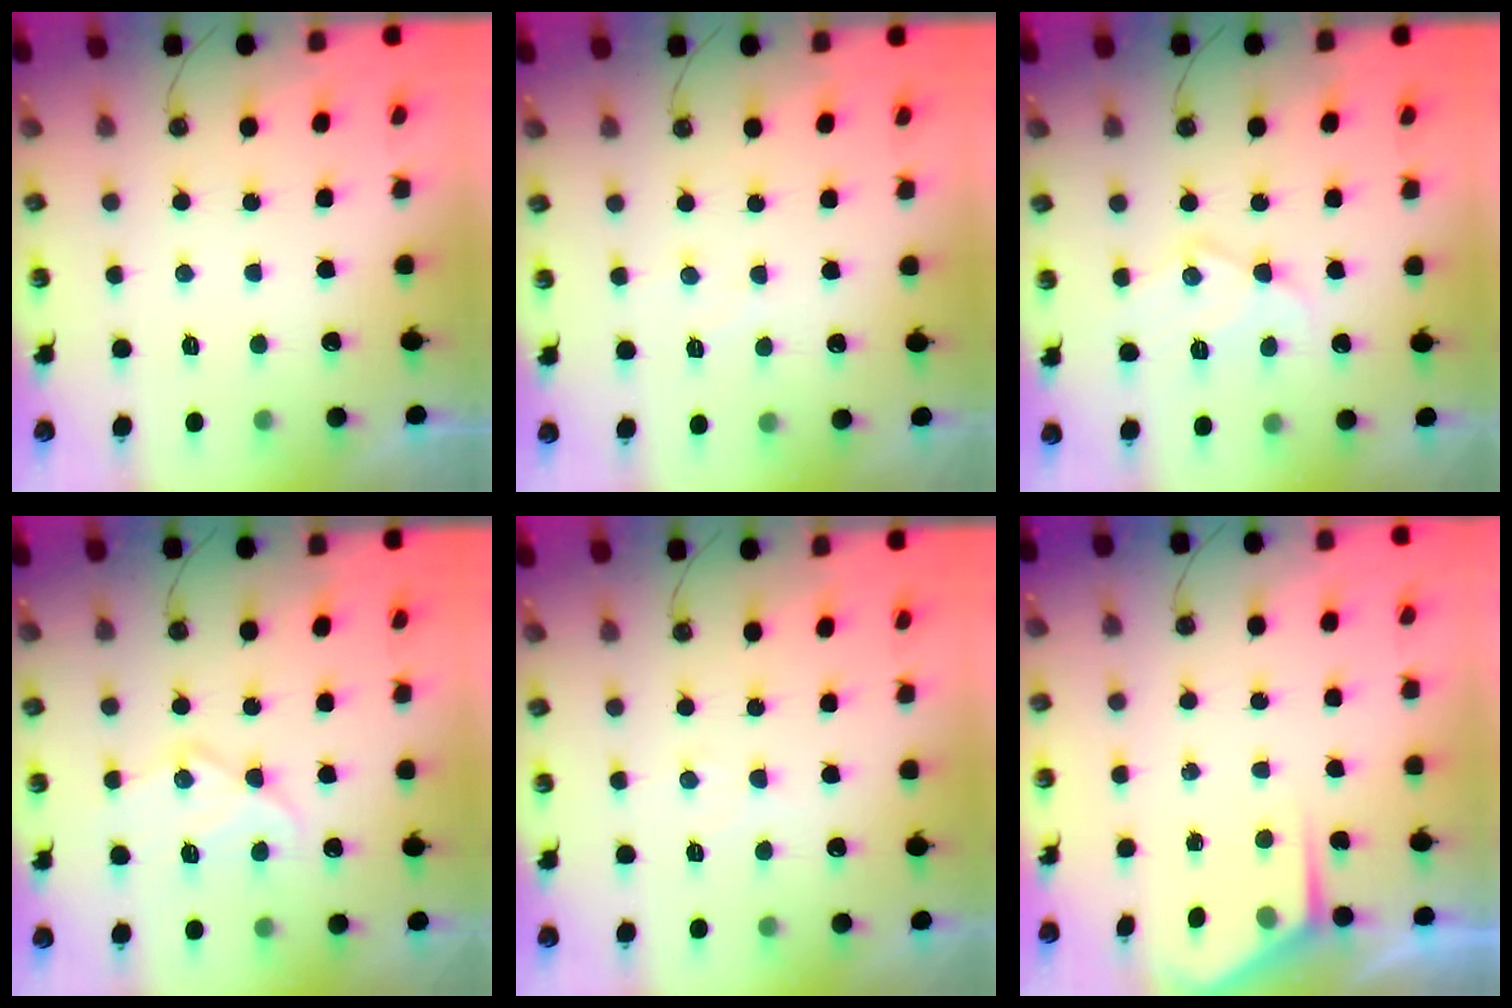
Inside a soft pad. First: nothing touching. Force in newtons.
{"total": 4.6, "press": 4.6, "slide": 0.7}
{"total": 11.6, "press": 11.6, "slide": 0.6}
{"total": 15.6, "press": 15.5, "slide": 1.3}
{"total": 3.9, "press": 3.9, "slide": 0.6}
{"total": 3.5, "press": 3.5, "slide": 0.5}